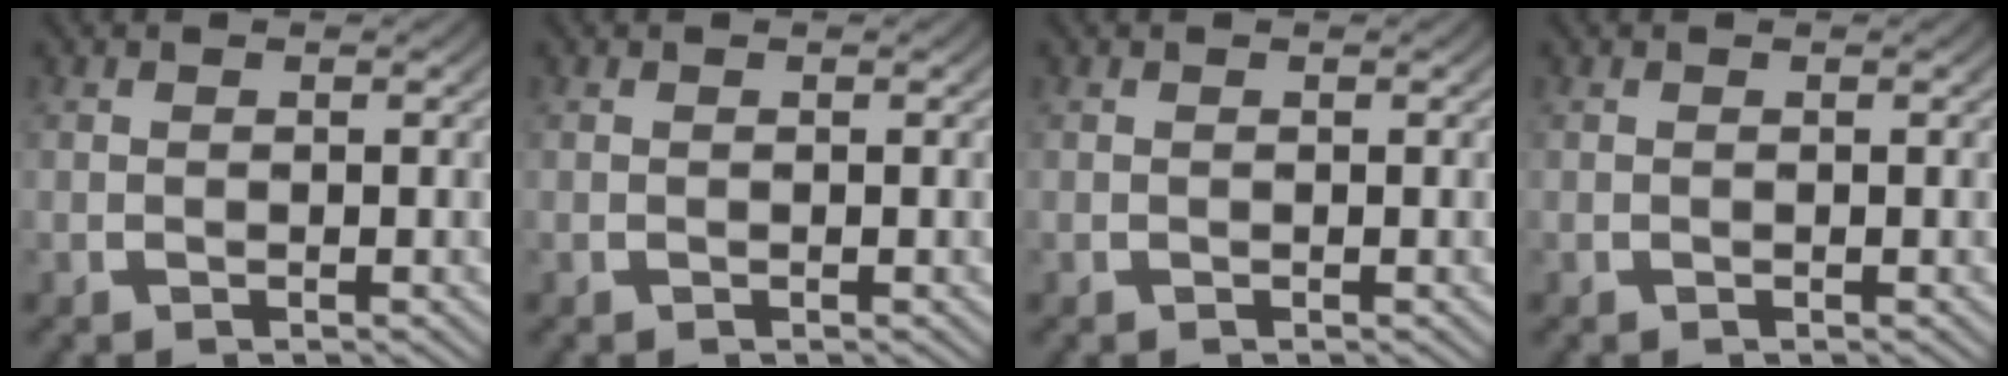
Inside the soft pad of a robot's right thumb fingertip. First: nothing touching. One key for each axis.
{"total": 0.0}
{"total": 0.0}
{"total": 0.0}